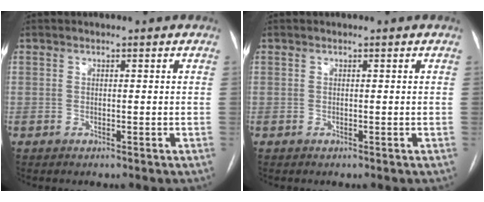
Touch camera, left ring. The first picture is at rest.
{"total": 0.0}